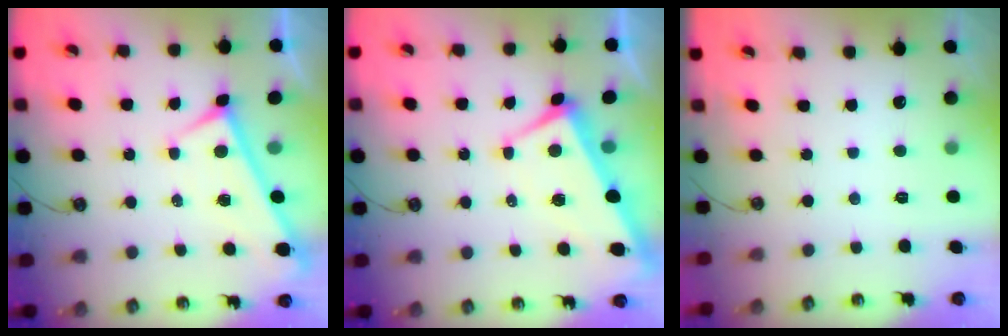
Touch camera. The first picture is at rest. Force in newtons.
{"total": 1.7, "press": 1.5, "slide": 0.8}
{"total": 0.0}